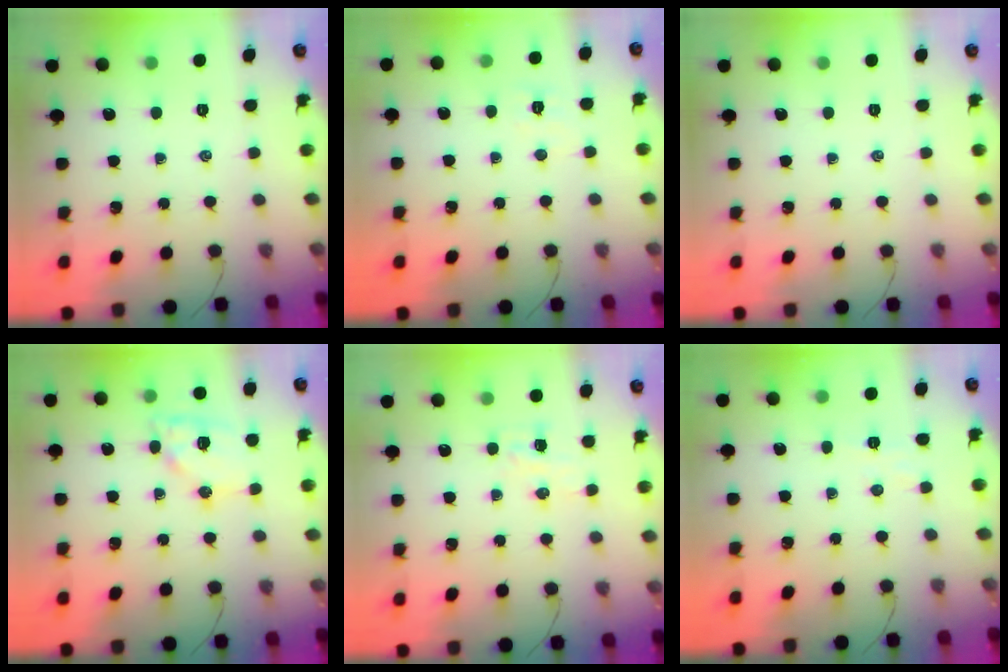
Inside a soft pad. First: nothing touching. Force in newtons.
{"total": 5.0, "press": 4.8, "slide": 1.3}
{"total": 0.0}
{"total": 12.3, "press": 12.1, "slide": 1.8}
{"total": 4.1, "press": 4.0, "slide": 0.9}
{"total": 2.9, "press": 2.9, "slide": 0.7}